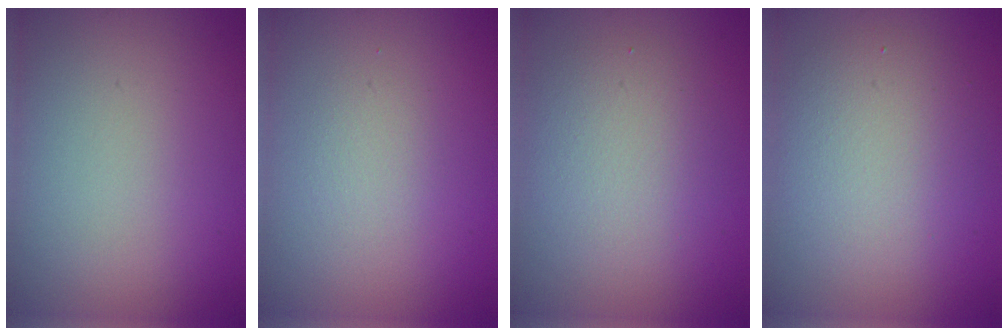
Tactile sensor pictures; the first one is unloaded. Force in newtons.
{"total": 1.2, "press": 1.2, "slide": 0.0}
{"total": 3.5, "press": 3.5, "slide": 0.2}
{"total": 4.7, "press": 4.6, "slide": 0.4}